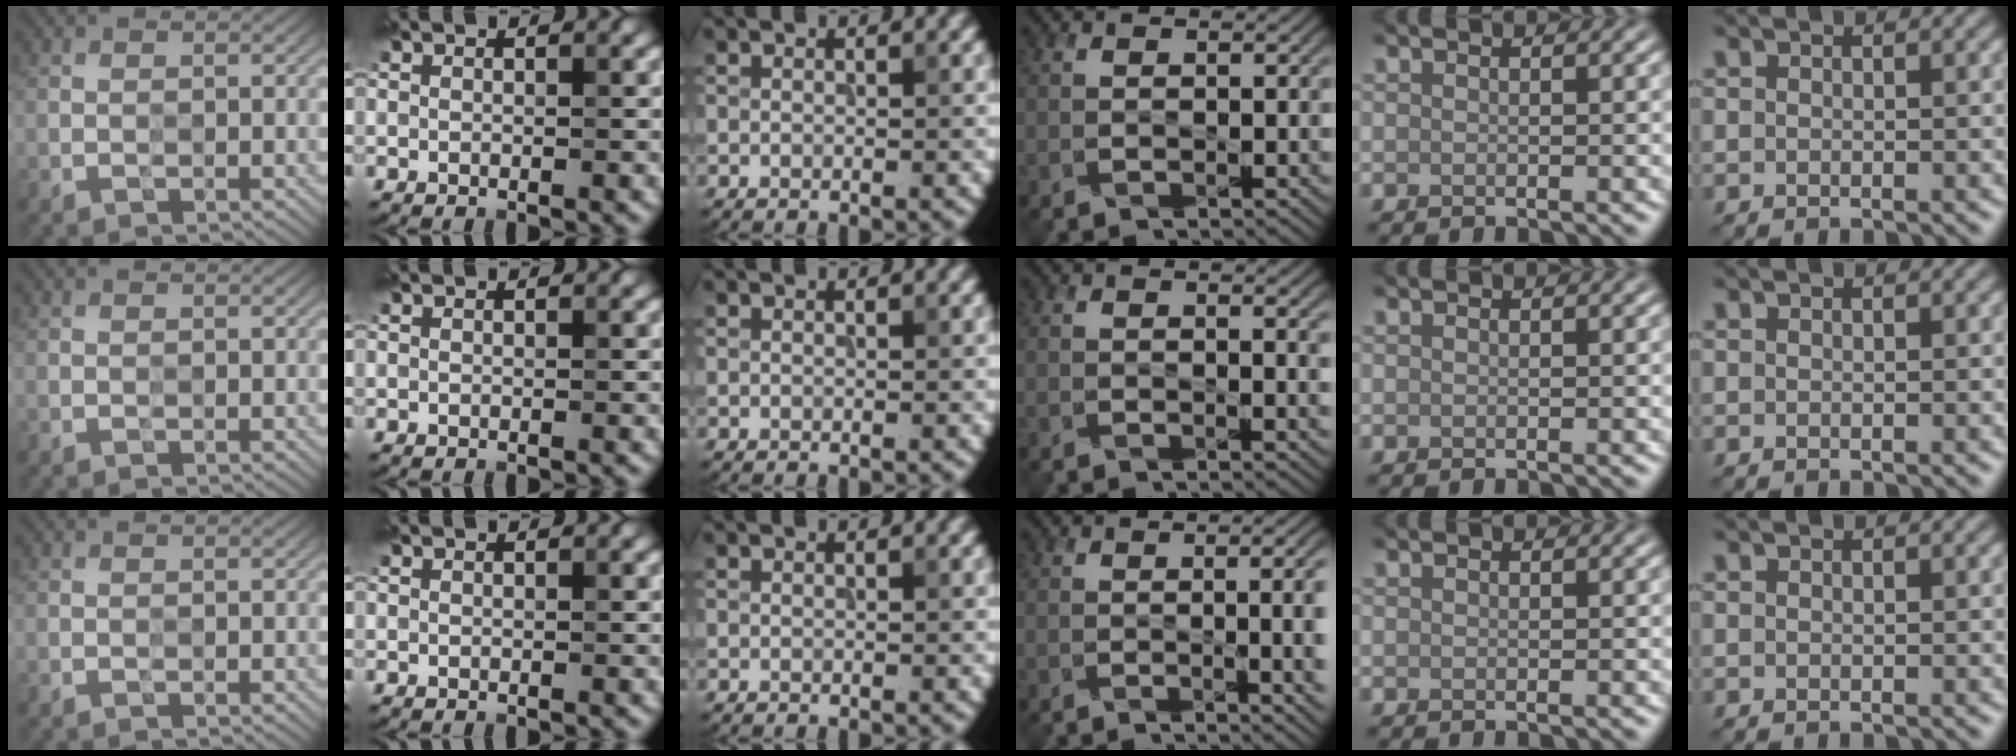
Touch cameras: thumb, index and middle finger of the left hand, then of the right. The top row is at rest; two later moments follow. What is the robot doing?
{"motion": "press", "object": "grip strengthener"}